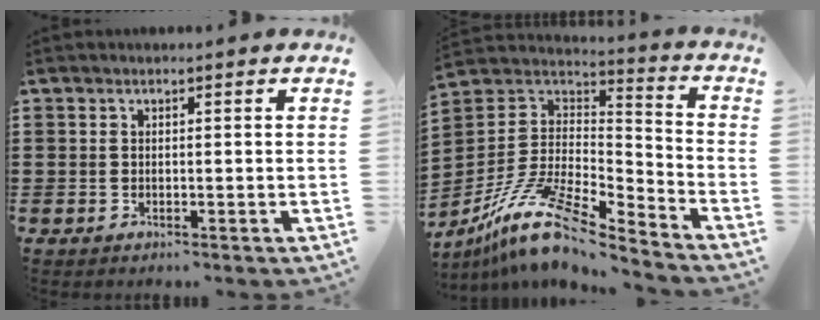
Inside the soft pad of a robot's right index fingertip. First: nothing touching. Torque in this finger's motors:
{"motor_torque": [-0.12, -0.08, 0.05, -0.01]}